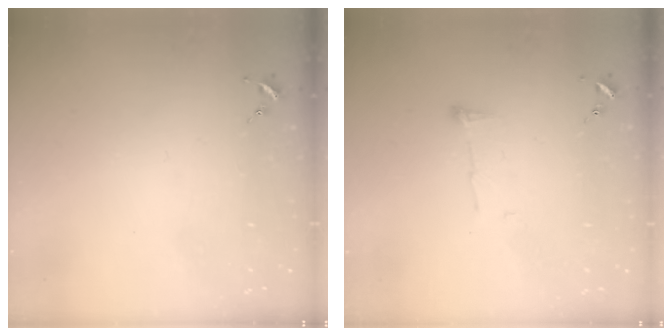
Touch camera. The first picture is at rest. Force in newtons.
{"total": 4.1, "press": 4.1, "slide": 0.7}